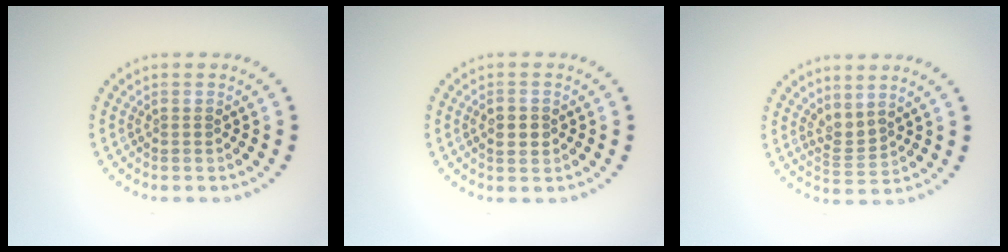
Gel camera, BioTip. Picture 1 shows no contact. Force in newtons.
{"total": 1.8, "press": 1.8, "slide": 0.1}
{"total": 1.8, "press": 1.4, "slide": 1.2}